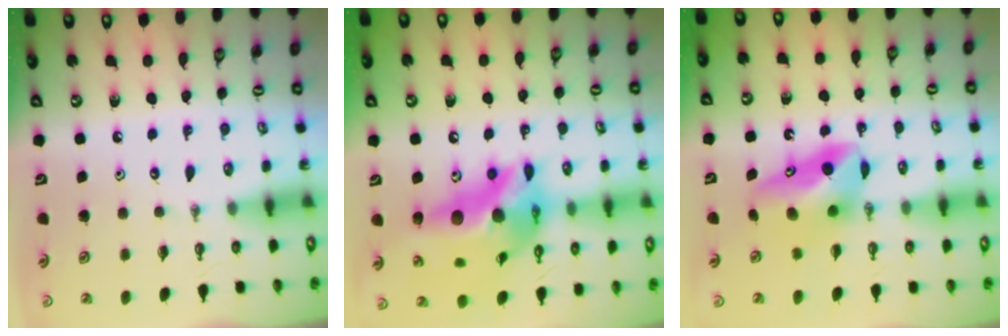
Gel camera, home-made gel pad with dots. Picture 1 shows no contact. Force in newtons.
{"total": 22.4, "press": 22.0, "slide": 4.1}
{"total": 9.4, "press": 9.3, "slide": 1.6}